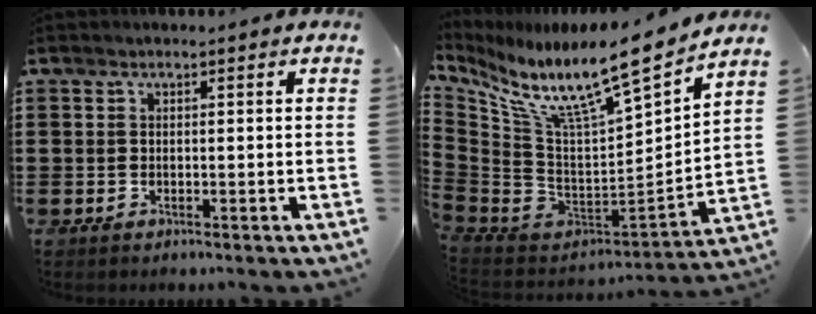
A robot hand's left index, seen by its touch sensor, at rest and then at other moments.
{"total": 11.6, "force": [8.5, 1.0, 7.8], "torque": [-0.160, -0.076, 0.132]}